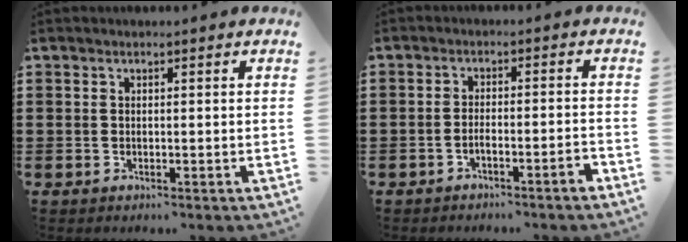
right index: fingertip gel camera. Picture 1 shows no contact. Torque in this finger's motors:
{"motor_torque": [1.05, 1.09, 0.00, 0.00]}